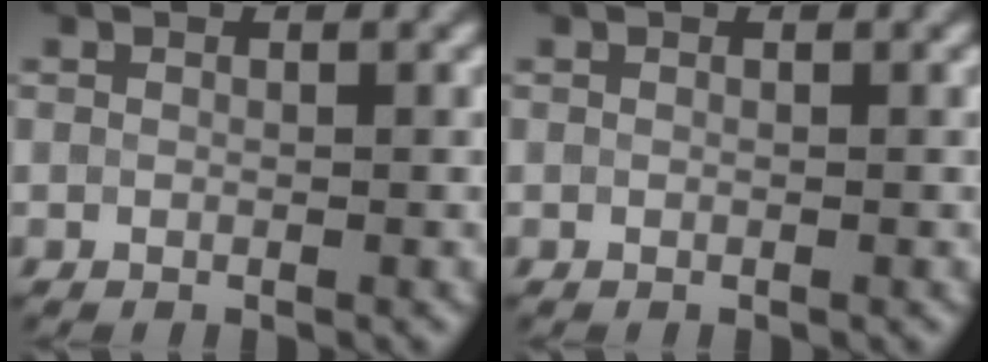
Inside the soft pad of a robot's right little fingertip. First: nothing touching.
{"total": 0.0}